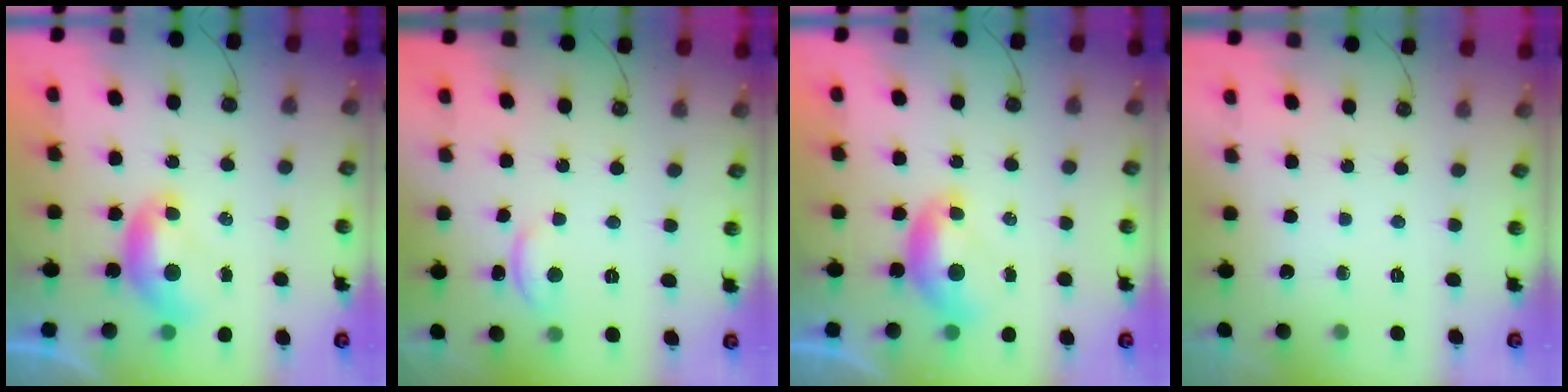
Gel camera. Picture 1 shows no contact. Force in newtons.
{"total": 0.7, "press": 0.6, "slide": 0.5}
{"total": 0.0}
{"total": 0.0}